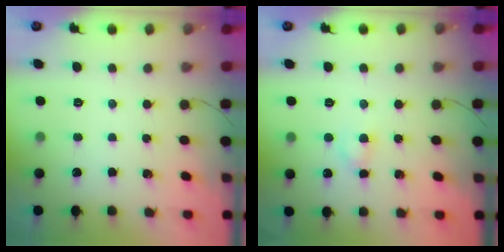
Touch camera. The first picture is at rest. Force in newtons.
{"total": 2.6, "press": 2.3, "slide": 1.2}